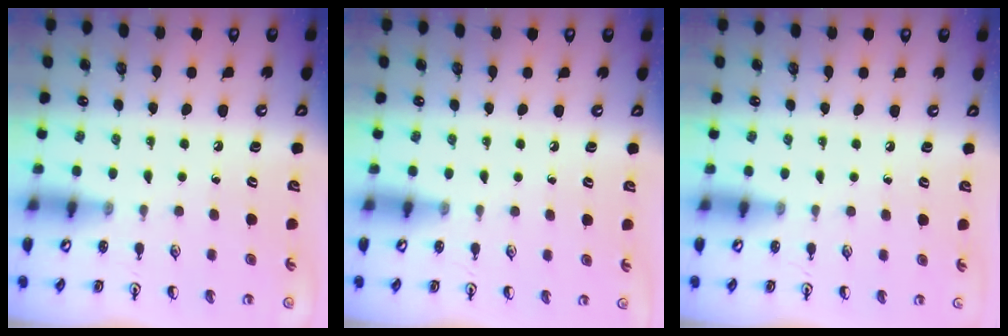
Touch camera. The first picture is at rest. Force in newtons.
{"total": 0.0}
{"total": 0.0}